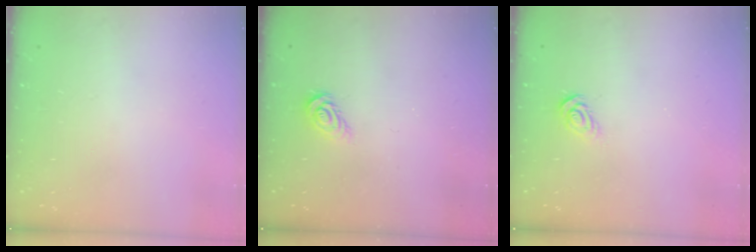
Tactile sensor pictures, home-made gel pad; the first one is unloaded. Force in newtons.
{"total": 4.2, "press": 4.2, "slide": 0.5}
{"total": 3.2, "press": 3.2, "slide": 0.3}